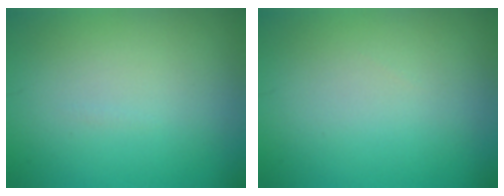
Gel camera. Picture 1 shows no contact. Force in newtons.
{"total": 0.0}